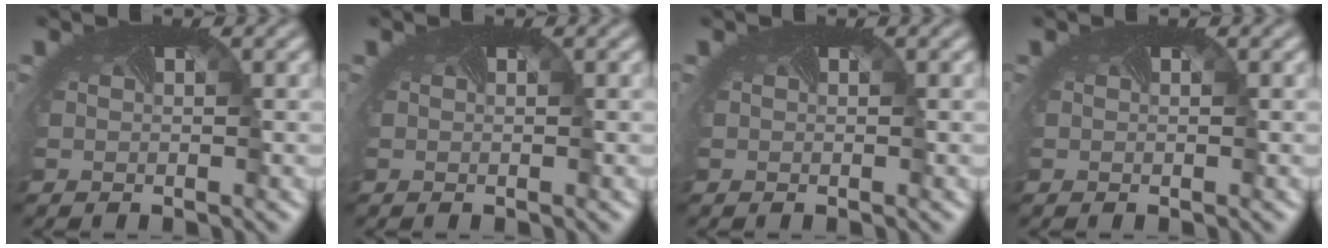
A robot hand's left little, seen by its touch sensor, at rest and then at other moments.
{"total": 0.0}
{"total": 0.0}
{"total": 0.0}